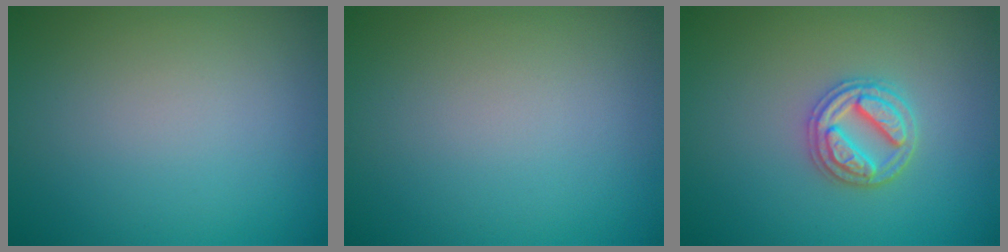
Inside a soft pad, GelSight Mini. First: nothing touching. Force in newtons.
{"total": 0.0}
{"total": 3.0, "press": 2.9, "slide": 0.4}